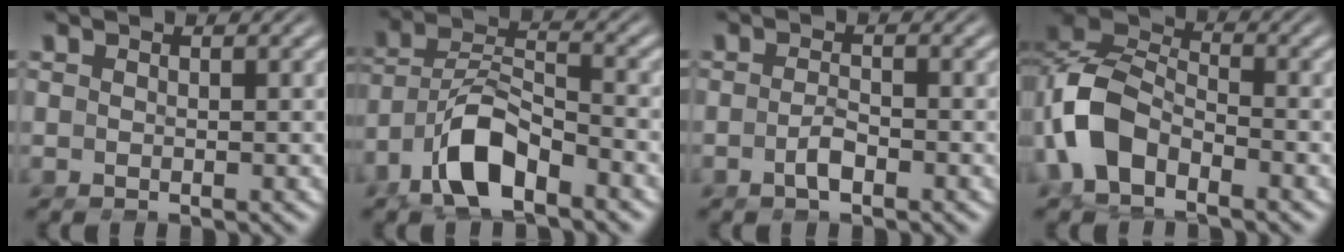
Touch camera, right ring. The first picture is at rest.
{"total": 5.1, "force": [-2.4, 2.3, 3.9], "torque": [-0.075, -0.003, -0.048]}
{"total": 1.3, "force": [-0.9, 0.1, 1.0], "torque": [-0.021, 0.004, -0.020]}
{"total": 6.6, "force": [-1.8, 5.2, 3.6], "torque": [-0.111, -0.010, -0.037]}